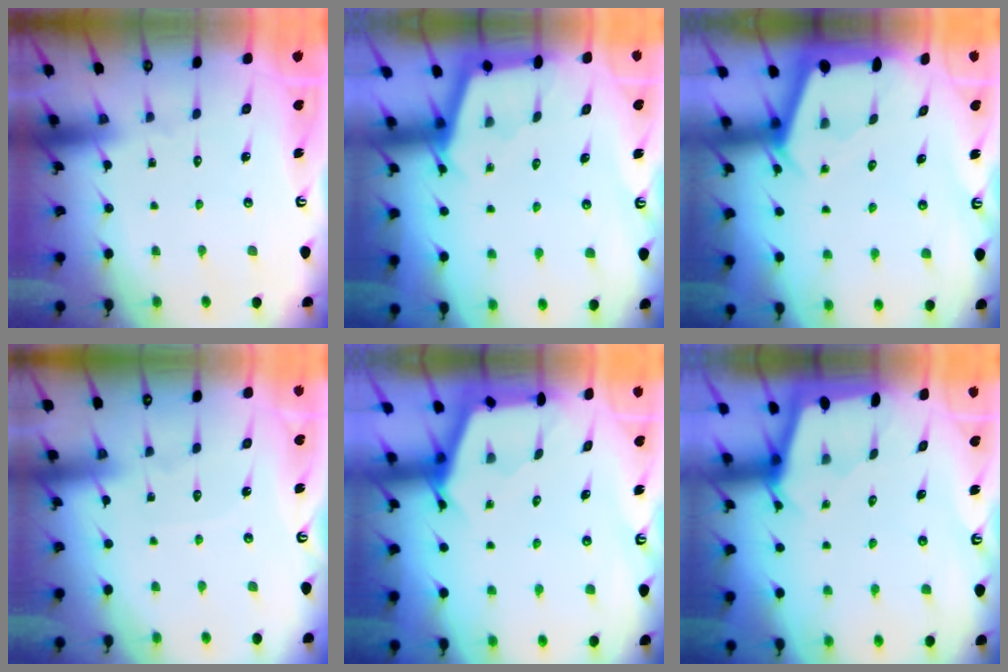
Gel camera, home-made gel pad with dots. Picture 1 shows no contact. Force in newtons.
{"total": 2.4, "press": 2.4, "slide": 0.1}
{"total": 2.5, "press": 2.5, "slide": 0.3}
{"total": 2.4, "press": 2.4, "slide": 0.3}
{"total": 2.7, "press": 2.7, "slide": 0.3}
{"total": 2.2, "press": 2.2, "slide": 0.3}